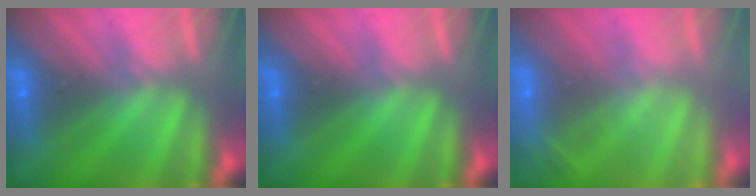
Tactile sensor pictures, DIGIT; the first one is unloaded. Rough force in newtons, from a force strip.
{"total": 0.0}
{"total": 2.0}